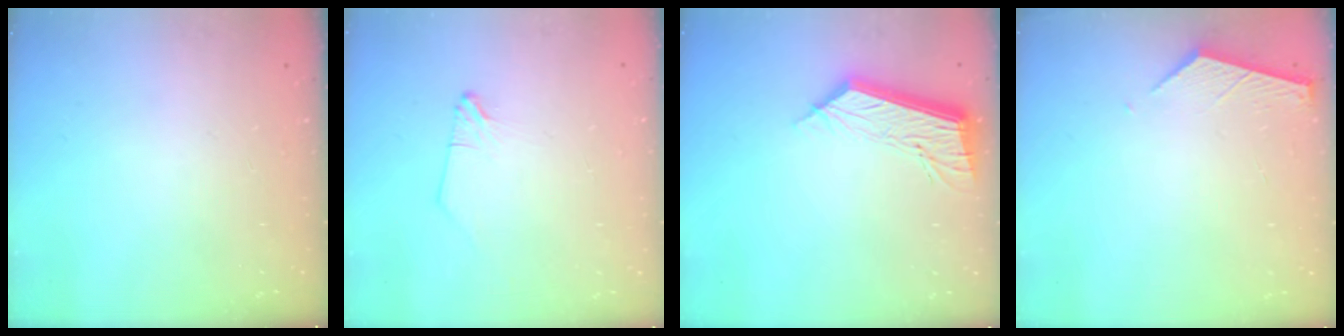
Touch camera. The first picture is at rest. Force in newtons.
{"total": 1.0, "press": 1.0, "slide": 0.1}
{"total": 12.1, "press": 12.1, "slide": 0.4}
{"total": 2.4, "press": 2.4, "slide": 0.3}